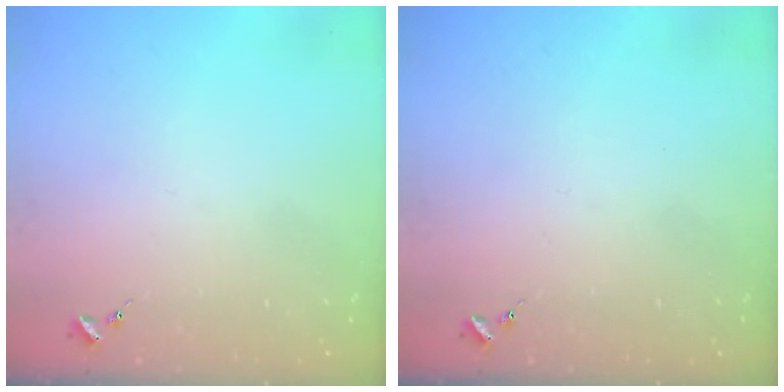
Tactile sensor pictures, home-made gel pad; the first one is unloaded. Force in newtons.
{"total": 0.0}